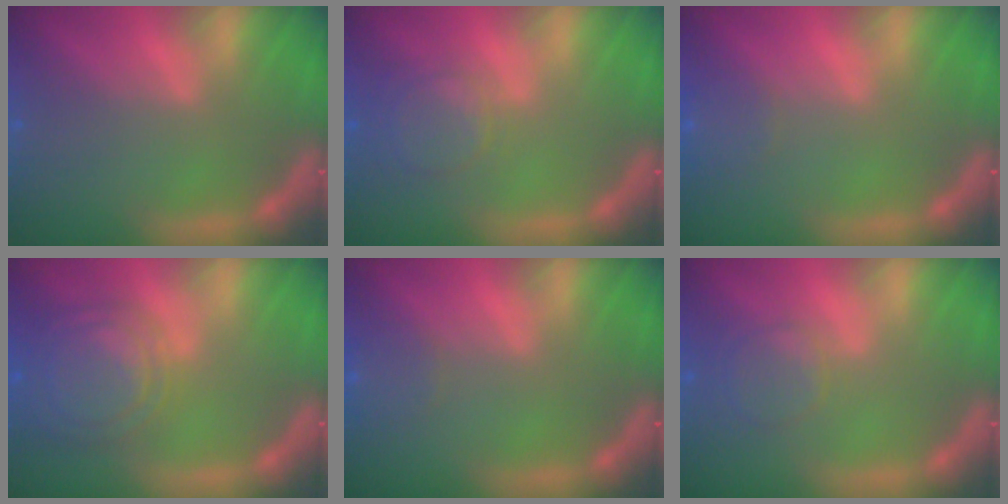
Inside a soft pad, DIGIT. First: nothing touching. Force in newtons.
{"total": 4.0}
{"total": 1.9}
{"total": 8.0}
{"total": 1.9}
{"total": 3.5}